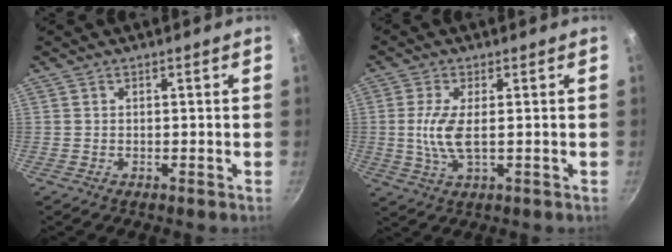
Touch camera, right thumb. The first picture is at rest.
{"total": 6.4, "force": [0.2, 2.1, 6.0], "torque": [-0.138, -0.003, 0.002]}